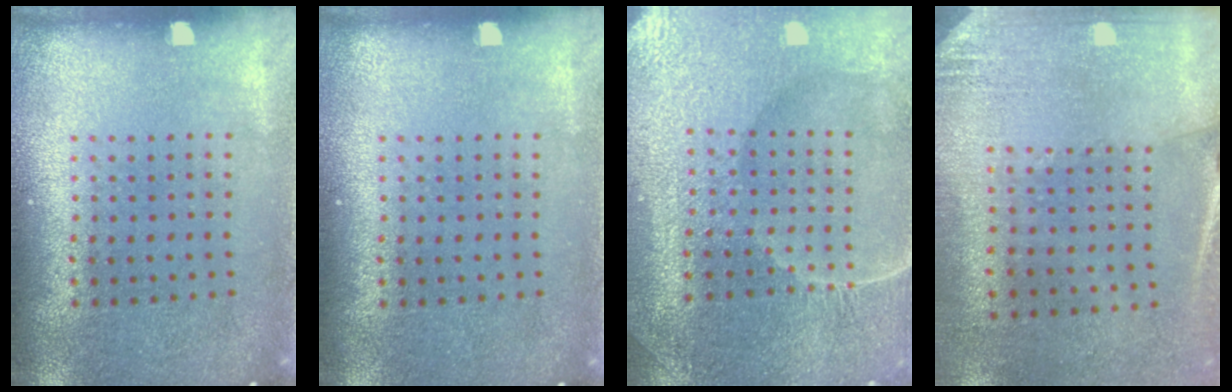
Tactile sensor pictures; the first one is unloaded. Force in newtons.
{"total": 0.0}
{"total": 4.4, "press": 4.3, "slide": 1.1}
{"total": 2.6, "press": 2.3, "slide": 1.2}